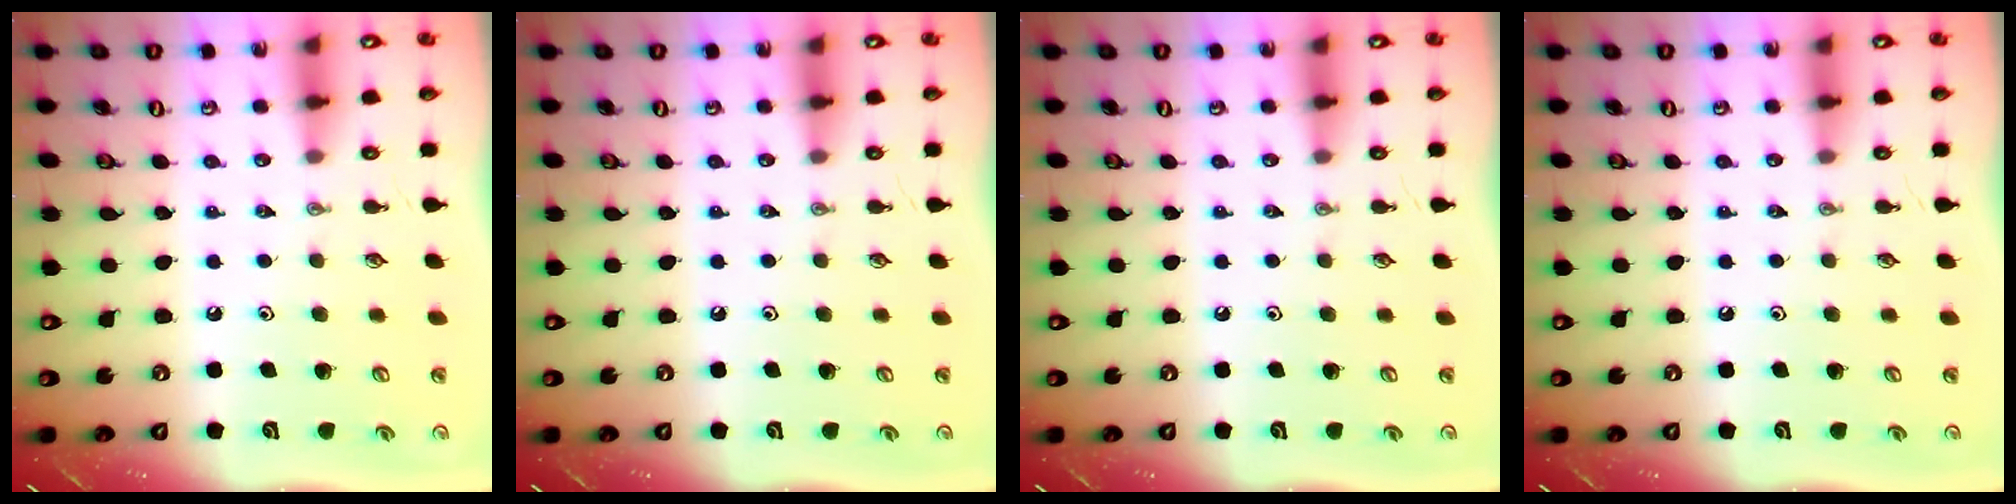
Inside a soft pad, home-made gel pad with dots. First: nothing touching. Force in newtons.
{"total": 0.0}
{"total": 0.0}
{"total": 0.0}